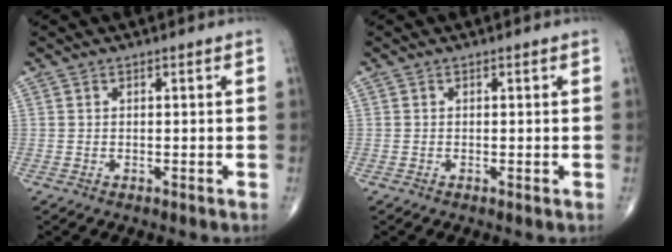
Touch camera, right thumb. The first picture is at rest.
{"total": 0.0}